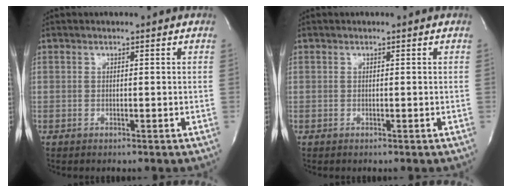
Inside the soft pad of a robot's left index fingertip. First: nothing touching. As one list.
[{"total": 0.0}]